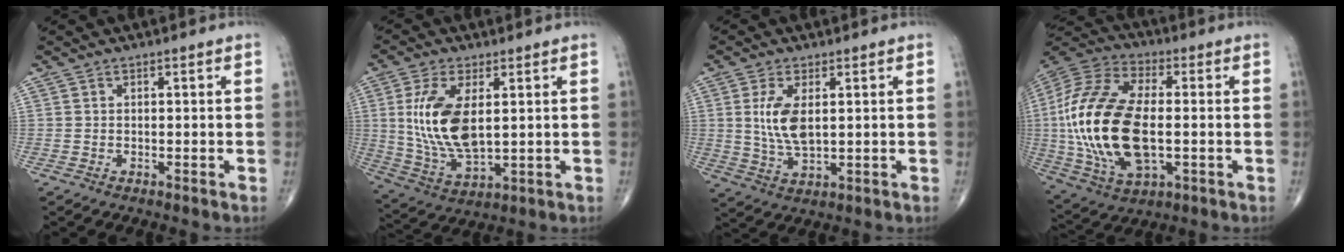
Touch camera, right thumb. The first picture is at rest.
{"total": 13.9, "force": [2.3, 6.7, 11.9], "torque": [-0.243, -0.016, 0.057]}
{"total": 7.6, "force": [1.4, 3.5, 6.6], "torque": [-0.133, -0.012, 0.035]}
{"total": 25.6, "force": [-1.5, 13.0, 22.0], "torque": [-0.478, -0.003, -0.024]}